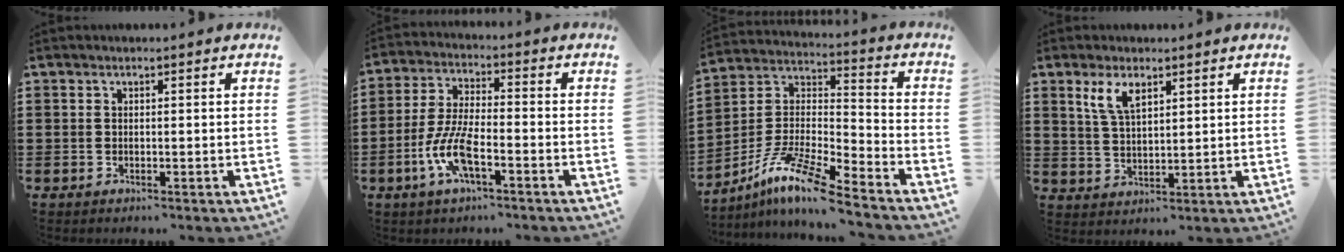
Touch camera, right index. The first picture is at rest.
{"total": 8.0, "force": [-3.4, 2.5, 6.8], "torque": [-0.158, -0.012, -0.068]}
{"total": 10.7, "force": [-8.6, 0.6, 6.3], "torque": [-0.137, -0.004, -0.178]}
{"total": 4.8, "force": [2.7, 2.1, 3.3], "torque": [-0.074, 0.007, 0.047]}